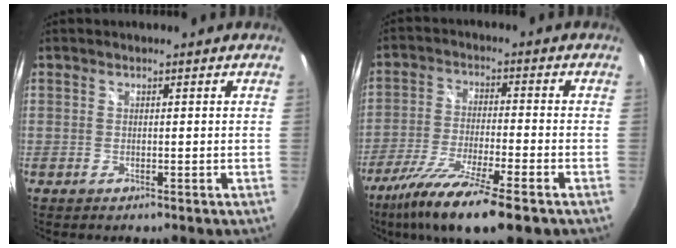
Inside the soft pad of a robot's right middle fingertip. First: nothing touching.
{"total": 15.5, "force": [-10.7, 2.1, 11.0], "torque": [-0.221, -0.044, -0.191]}